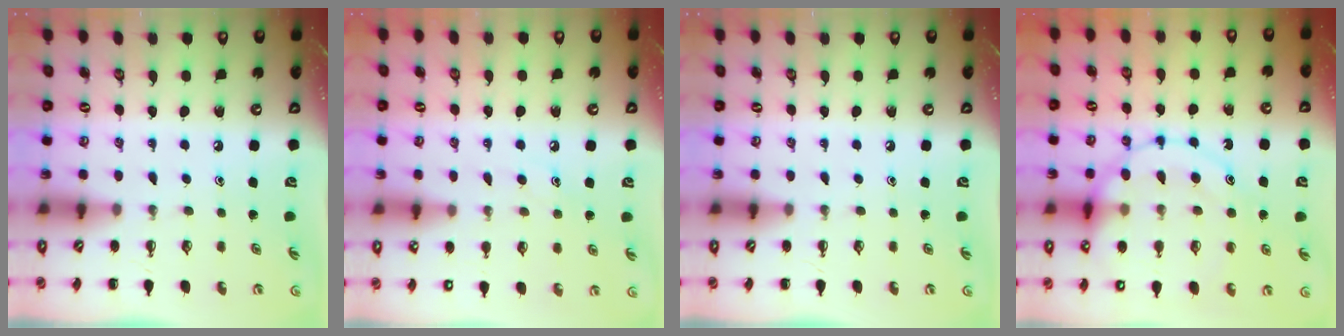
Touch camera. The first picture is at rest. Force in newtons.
{"total": 8.5, "press": 8.4, "slide": 1.7}
{"total": 0.0}
{"total": 18.3, "press": 18.2, "slide": 2.0}